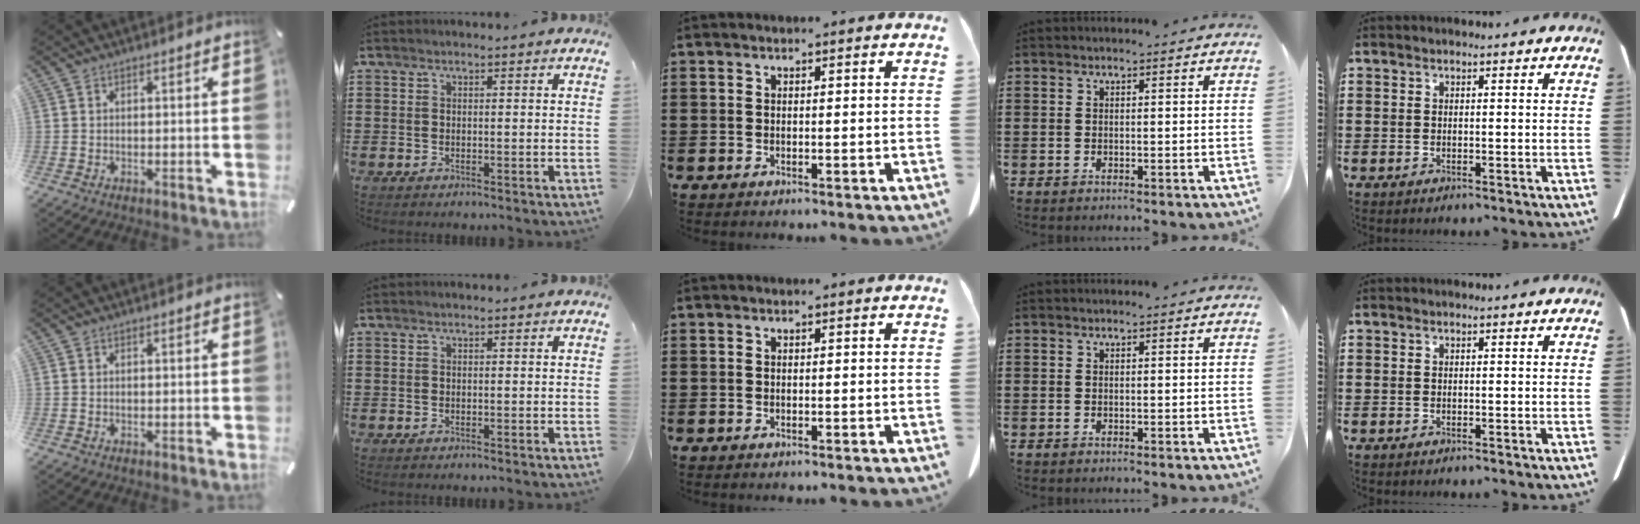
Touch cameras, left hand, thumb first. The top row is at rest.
{}